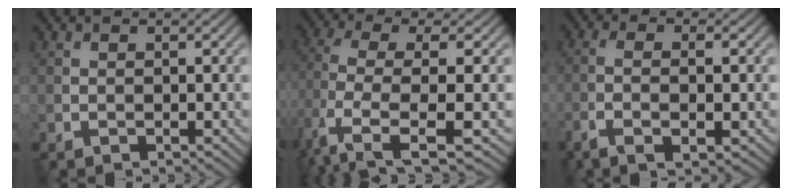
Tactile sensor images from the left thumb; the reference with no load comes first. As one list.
[{"total": 6.7, "force": [-0.3, 2.3, 6.3], "torque": [-0.142, -0.004, -0.017]}, {"total": 4.8, "force": [-1.9, 1.1, 4.3], "torque": [-0.085, -0.002, -0.039]}]